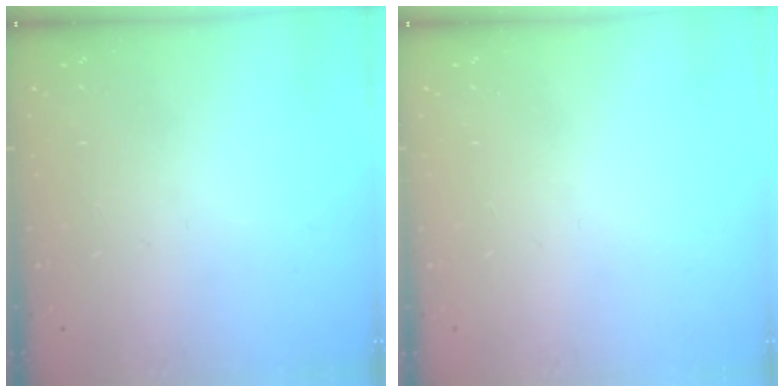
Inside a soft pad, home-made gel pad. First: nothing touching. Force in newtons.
{"total": 0.0}